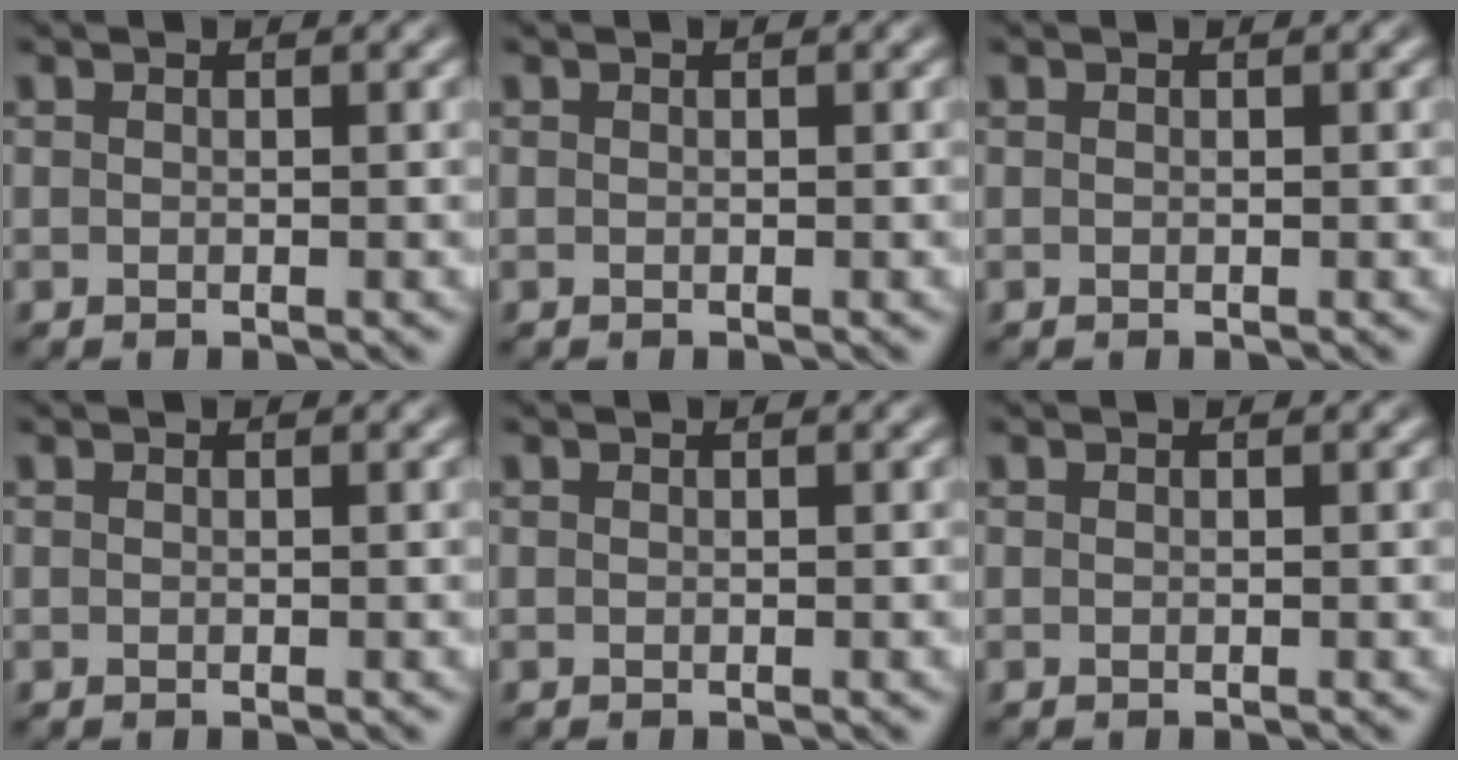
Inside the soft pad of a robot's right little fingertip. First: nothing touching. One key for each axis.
{"total": 0.0}
{"total": 0.0}
{"total": 0.0}
{"total": 0.0}
{"total": 0.0}